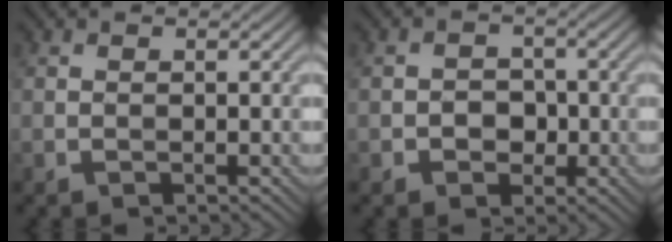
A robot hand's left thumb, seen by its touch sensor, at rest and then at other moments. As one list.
[{"total": 2.7, "force": [-0.8, 2.3, 1.2], "torque": [-0.007, 0.000, -0.023]}]